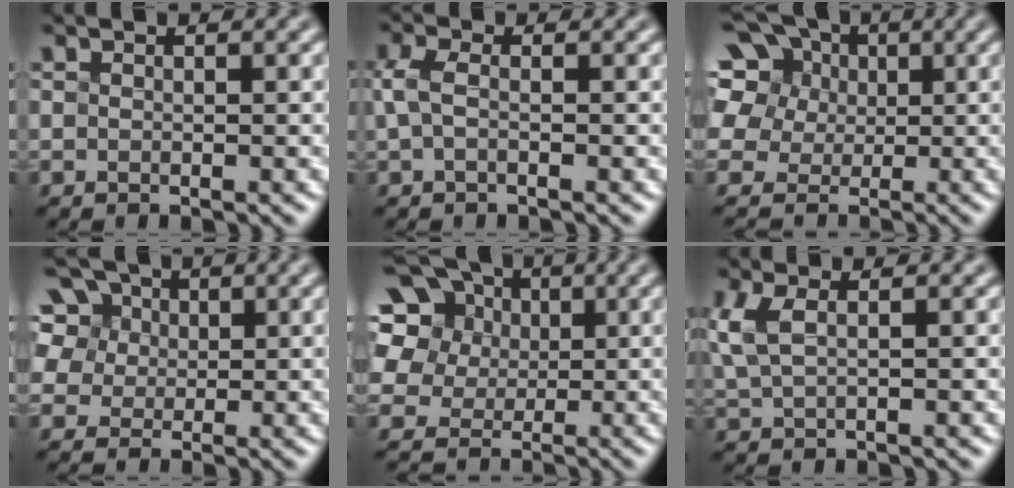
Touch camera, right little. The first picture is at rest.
{"total": 1.2, "force": [-0.2, 0.4, 1.1], "torque": [-0.034, 0.006, 0.003]}
{"total": 11.6, "force": [4.6, 9.1, 5.5], "torque": [-0.126, 0.052, 0.052]}
{"total": 9.5, "force": [4.3, 7.2, 4.6], "torque": [-0.086, 0.038, 0.059]}
{"total": 13.0, "force": [4.8, 10.5, 6.0], "torque": [-0.153, 0.058, 0.069]}
{"total": 2.0, "force": [0.6, 0.8, 1.8], "torque": [-0.052, 0.005, 0.028]}